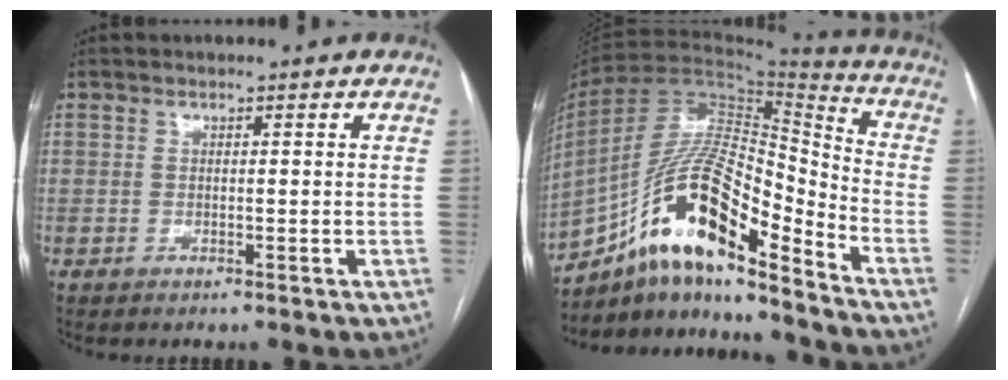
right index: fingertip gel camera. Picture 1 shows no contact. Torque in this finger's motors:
{"motor_torque": [-0.02, -0.14, -0.08, -0.06]}